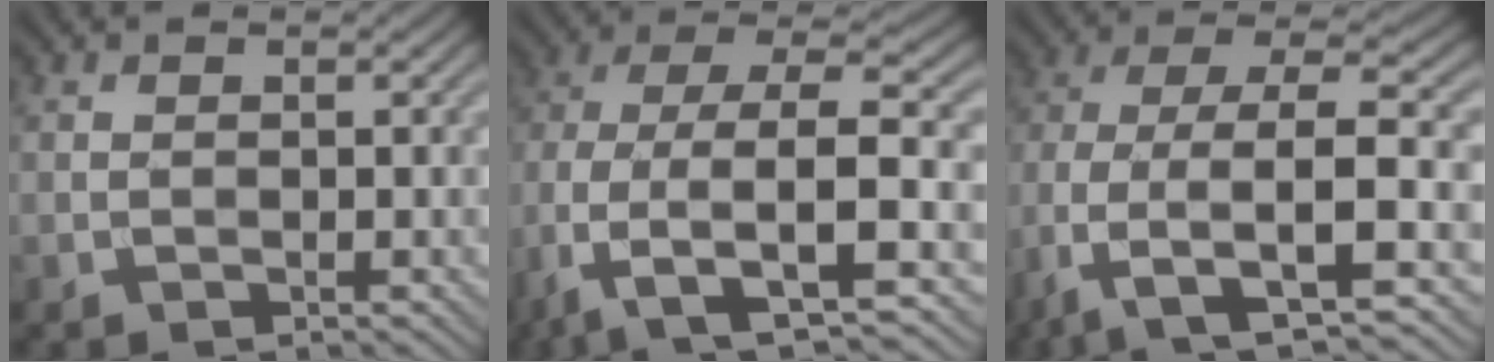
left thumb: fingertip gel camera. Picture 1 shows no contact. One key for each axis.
{"total": 11.4, "fx": -1.9, "fy": 5.5, "fz": 9.8, "tx": -0.204, "ty": -0.008, "tz": -0.047}
{"total": 10.5, "fx": -2.3, "fy": 4.6, "fz": 9.2, "tx": -0.187, "ty": -0.004, "tz": -0.054}